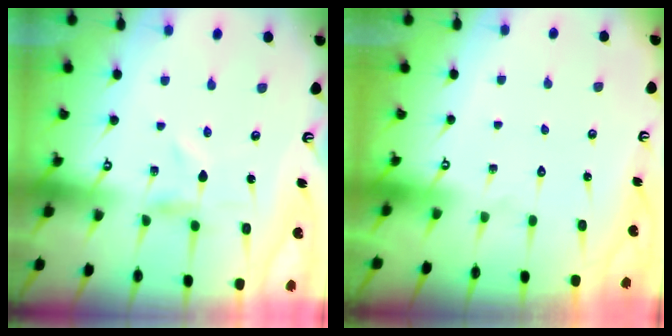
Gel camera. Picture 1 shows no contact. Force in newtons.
{"total": 1.7, "press": 1.7, "slide": 0.1}